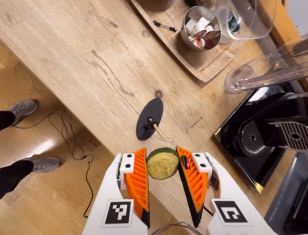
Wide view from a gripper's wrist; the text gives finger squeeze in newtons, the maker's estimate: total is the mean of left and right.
{"total": 9.6, "left": 9.9, "right": 9.3}